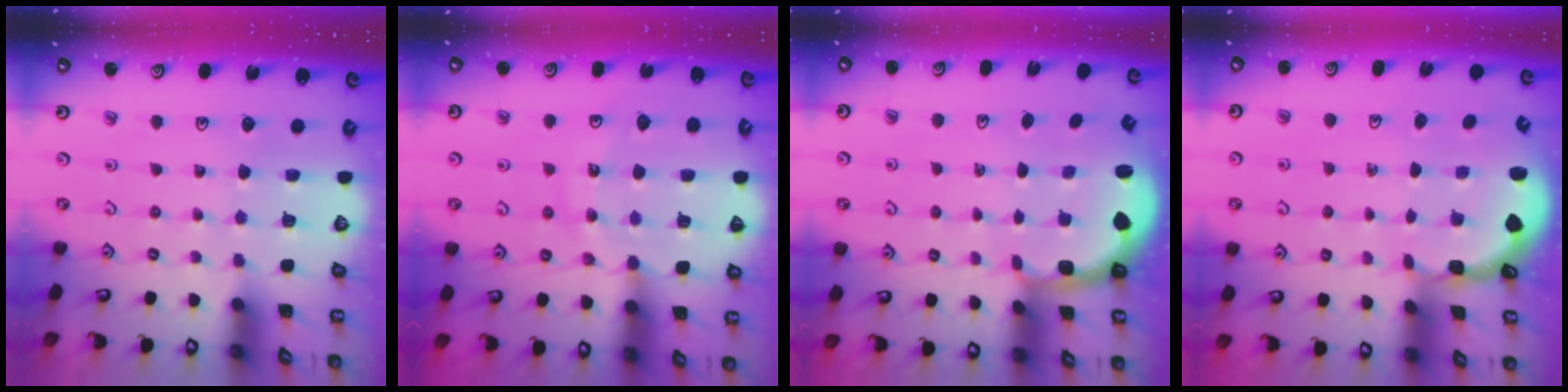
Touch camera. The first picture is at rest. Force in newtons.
{"total": 15.3, "press": 14.7, "slide": 4.1}
{"total": 2.2, "press": 1.5, "slide": 1.6}
{"total": 1.1, "press": 1.1, "slide": 0.1}